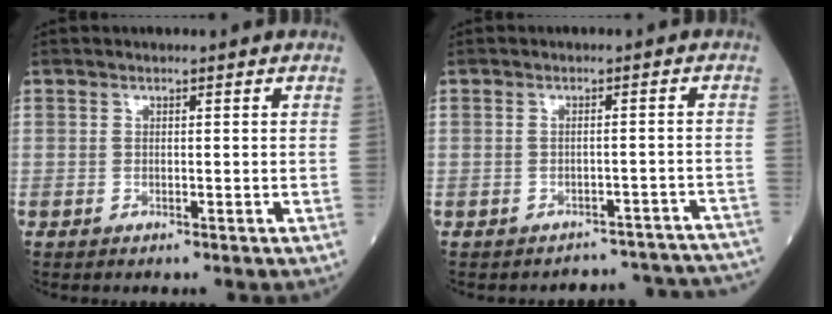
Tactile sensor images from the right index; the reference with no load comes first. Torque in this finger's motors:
{"motor_torque": [-0.01, -0.23, -0.38, -0.07]}